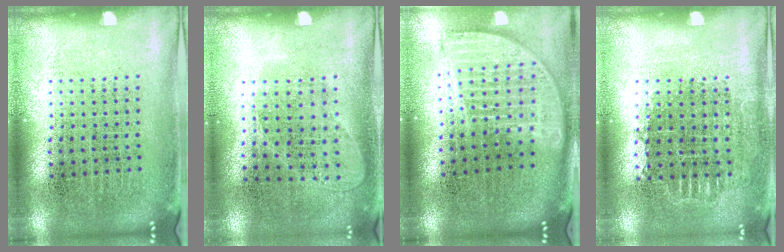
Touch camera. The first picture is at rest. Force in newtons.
{"total": 1.0, "press": 0.9, "slide": 0.5}
{"total": 1.8, "press": 1.5, "slide": 1.0}
{"total": 0.7, "press": 0.7, "slide": 0.2}